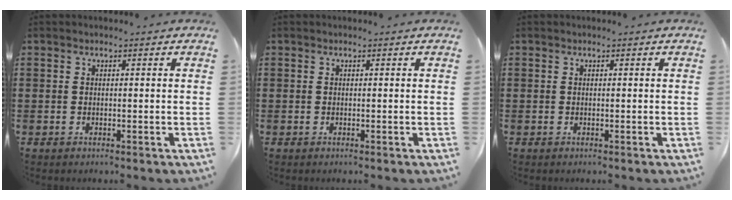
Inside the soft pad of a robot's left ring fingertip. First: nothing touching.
{"total": 0.0}
{"total": 0.0}